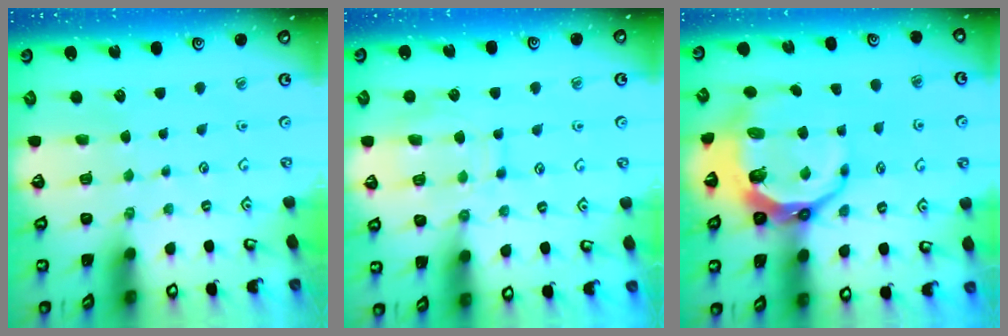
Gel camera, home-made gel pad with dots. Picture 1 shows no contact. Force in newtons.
{"total": 11.3, "press": 11.2, "slide": 1.1}
{"total": 12.1, "press": 11.2, "slide": 4.6}